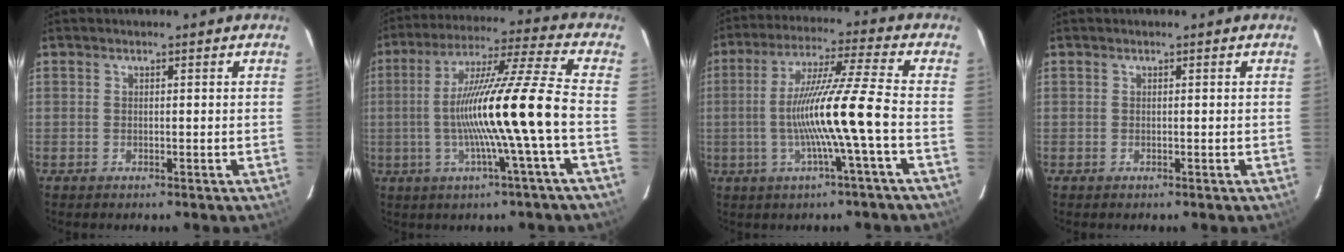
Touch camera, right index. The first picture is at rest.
{"total": 16.2, "force": [-3.2, -2.5, 15.7], "torque": [-0.274, -0.003, -0.056]}
{"total": 13.1, "force": [-3.2, -2.1, 12.5], "torque": [-0.225, -0.004, -0.055]}
{"total": 0.0}